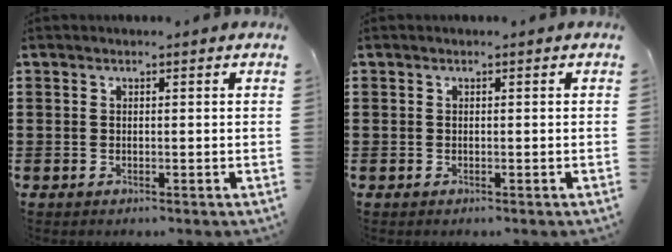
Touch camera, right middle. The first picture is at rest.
{"total": 0.0}